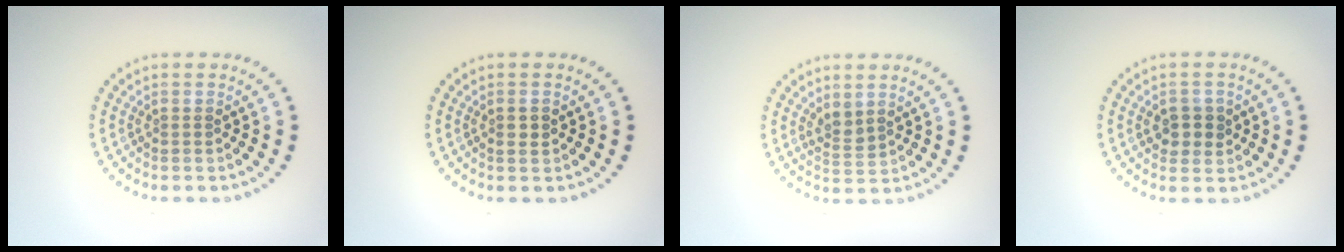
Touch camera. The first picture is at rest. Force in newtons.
{"total": 1.0, "press": 1.0, "slide": 0.2}
{"total": 1.6, "press": 1.3, "slide": 0.9}
{"total": 2.3, "press": 2.2, "slide": 0.6}